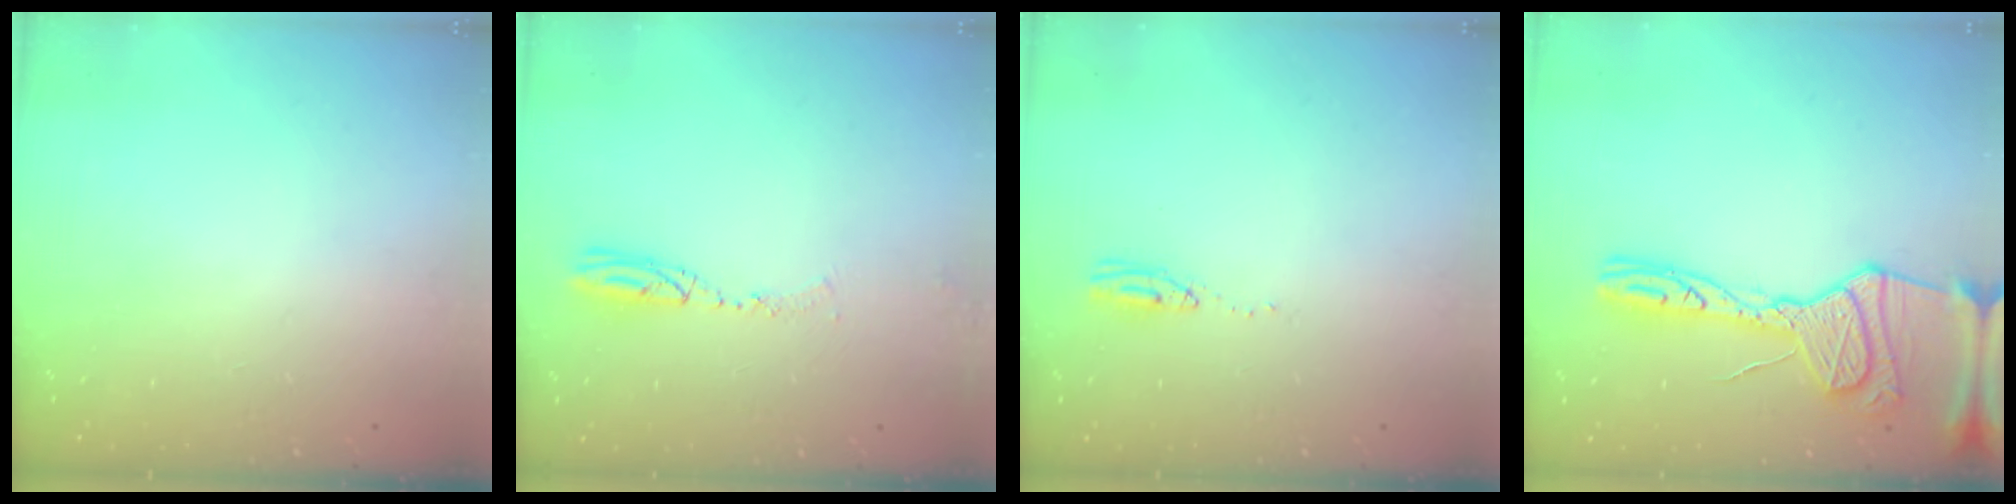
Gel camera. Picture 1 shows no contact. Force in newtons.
{"total": 5.9, "press": 5.8, "slide": 0.9}
{"total": 3.5, "press": 3.3, "slide": 1.2}
{"total": 20.3, "press": 20.2, "slide": 1.9}